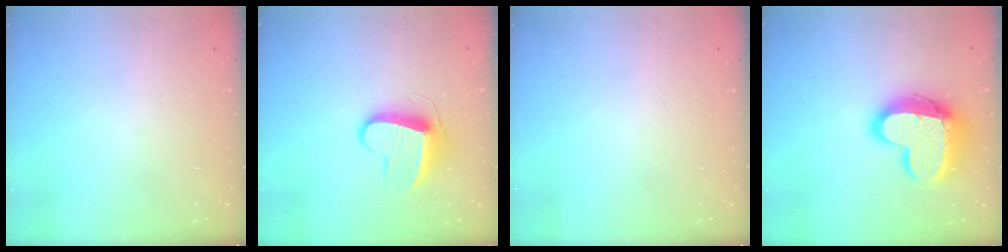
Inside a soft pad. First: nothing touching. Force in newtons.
{"total": 9.9, "press": 9.9, "slide": 0.2}
{"total": 0.0}
{"total": 17.2, "press": 17.1, "slide": 1.5}